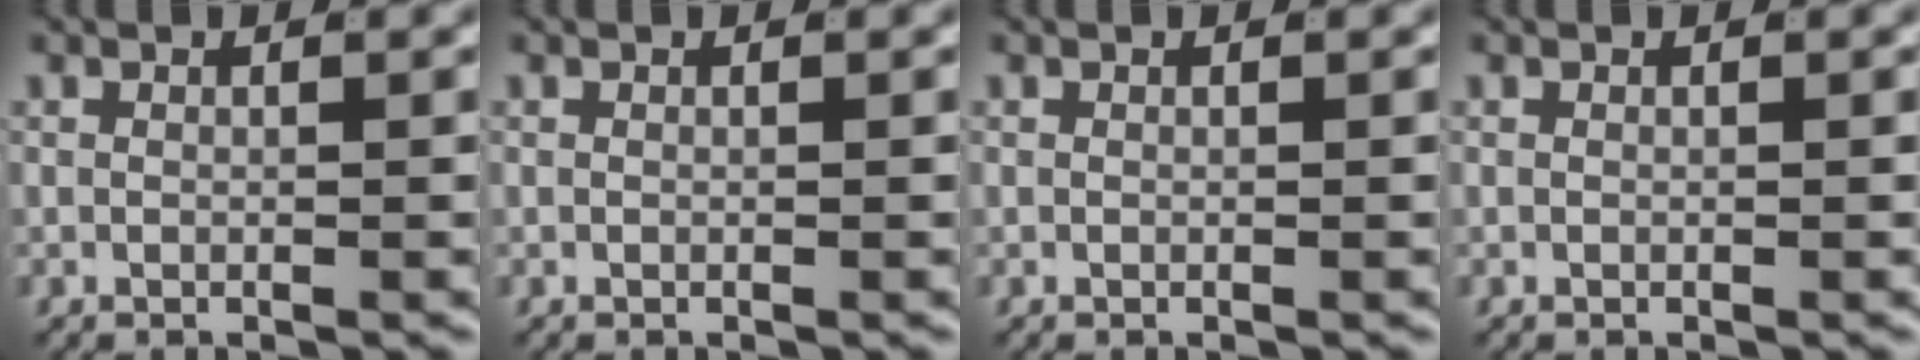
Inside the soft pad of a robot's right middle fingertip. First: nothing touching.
{"total": 0.0}
{"total": 0.0}
{"total": 0.0}